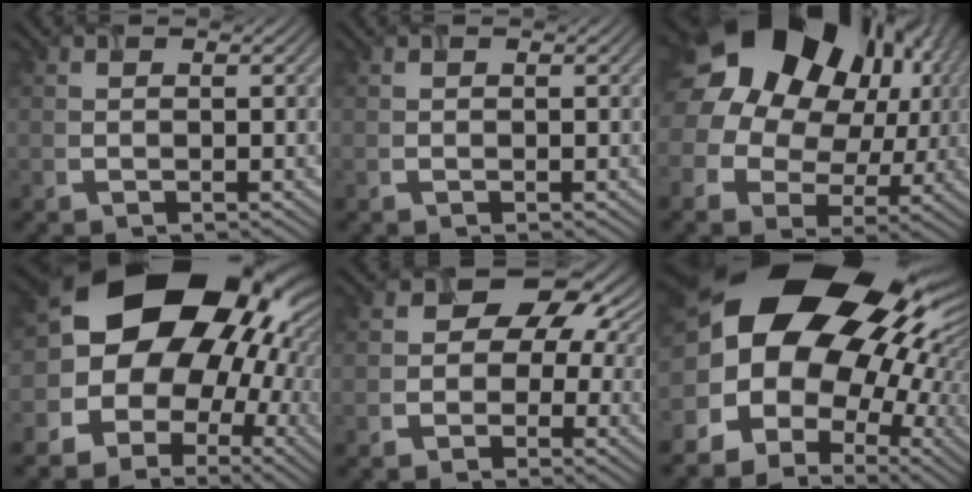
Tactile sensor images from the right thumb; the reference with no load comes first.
{"total": 0.0}
{"total": 24.6, "force": [7.6, 20.0, 12.2], "torque": [-0.278, 0.020, 0.123]}
{"total": 17.4, "force": [2.1, 14.1, 10.0], "torque": [-0.152, -0.020, 0.037]}
{"total": 7.7, "force": [0.6, 6.2, 4.6], "torque": [-0.041, 0.012, -0.023]}
{"total": 19.9, "force": [3.6, 14.1, 13.5], "torque": [-0.222, -0.004, 0.079]}